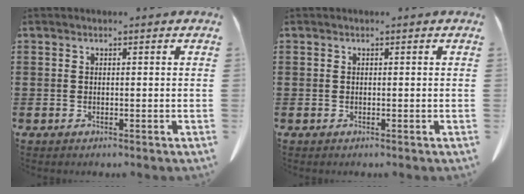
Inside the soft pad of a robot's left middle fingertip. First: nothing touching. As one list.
[{"total": 0.0}]